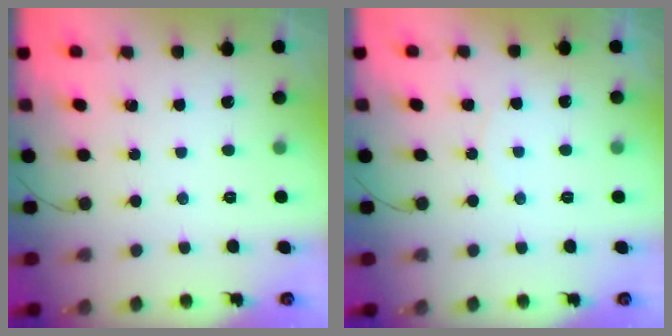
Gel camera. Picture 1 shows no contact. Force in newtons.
{"total": 2.6, "press": 2.5, "slide": 0.6}